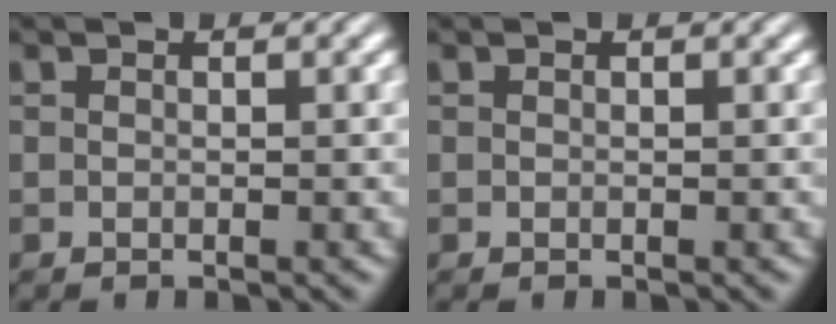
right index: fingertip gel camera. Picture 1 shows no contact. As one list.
[{"total": 0.0}]